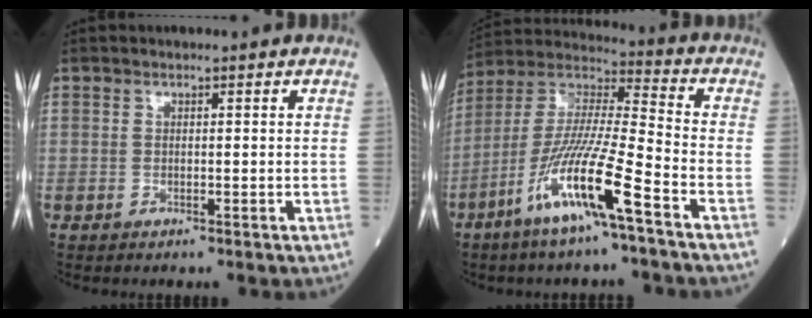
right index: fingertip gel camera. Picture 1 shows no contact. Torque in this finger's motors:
{"motor_torque": [1.59, -0.55, 1.05, 0.21]}